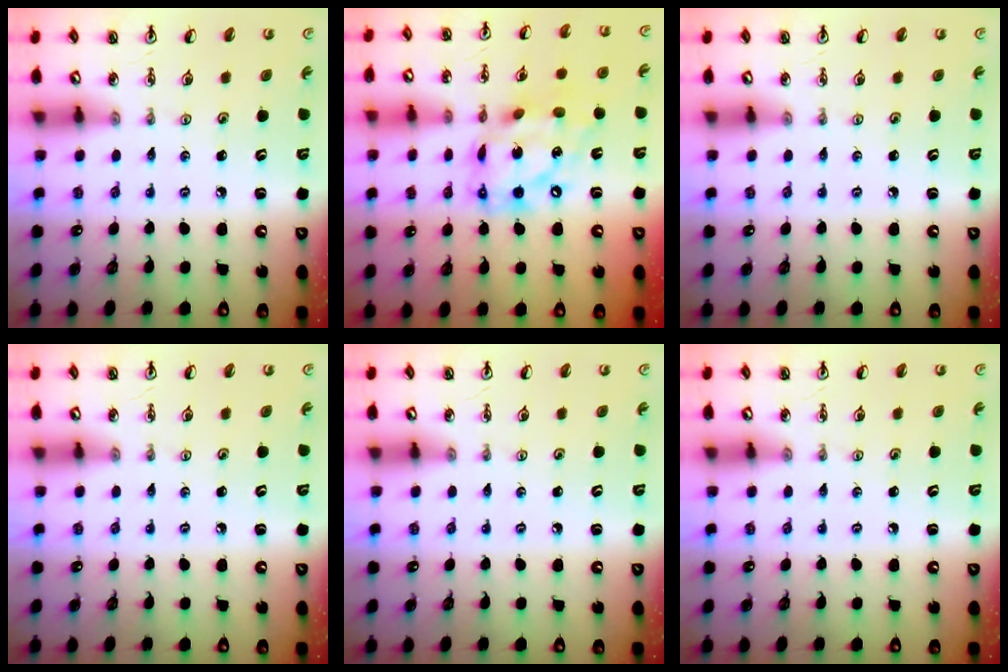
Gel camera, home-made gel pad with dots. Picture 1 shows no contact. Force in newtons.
{"total": 16.0, "press": 16.0, "slide": 1.4}
{"total": 0.0}
{"total": 0.0}
{"total": 0.0}
{"total": 0.0}